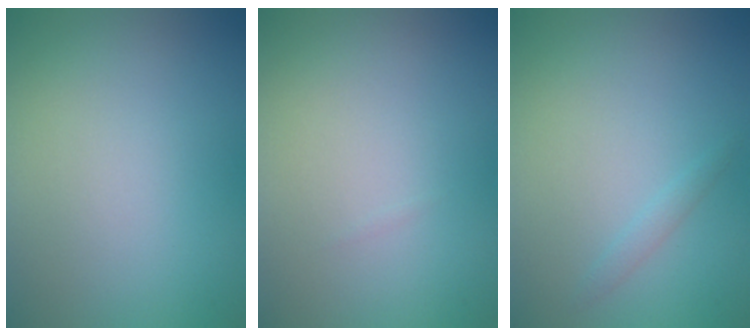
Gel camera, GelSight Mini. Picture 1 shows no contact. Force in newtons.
{"total": 0.0}
{"total": 0.8, "press": 0.8, "slide": 0.0}